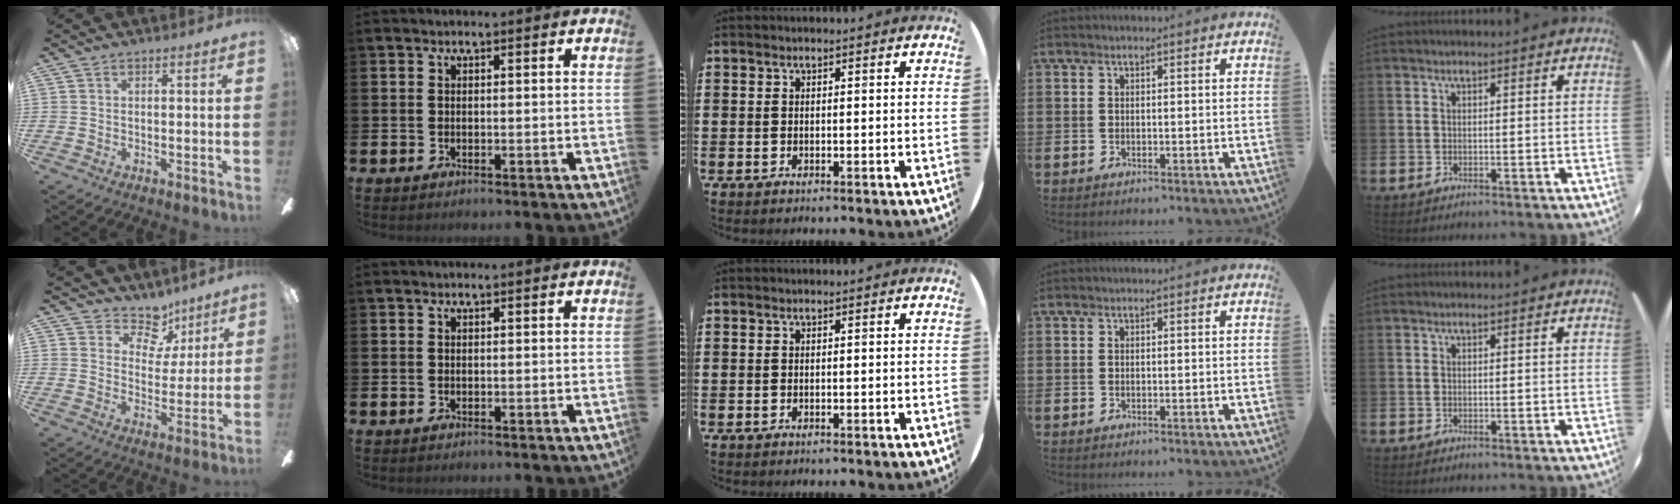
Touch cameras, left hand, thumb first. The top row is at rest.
{"thumb": {"total": 9.4, "force": [6.6, 5.9, 3.1], "torque": [-0.051, -0.043, 0.124]}}